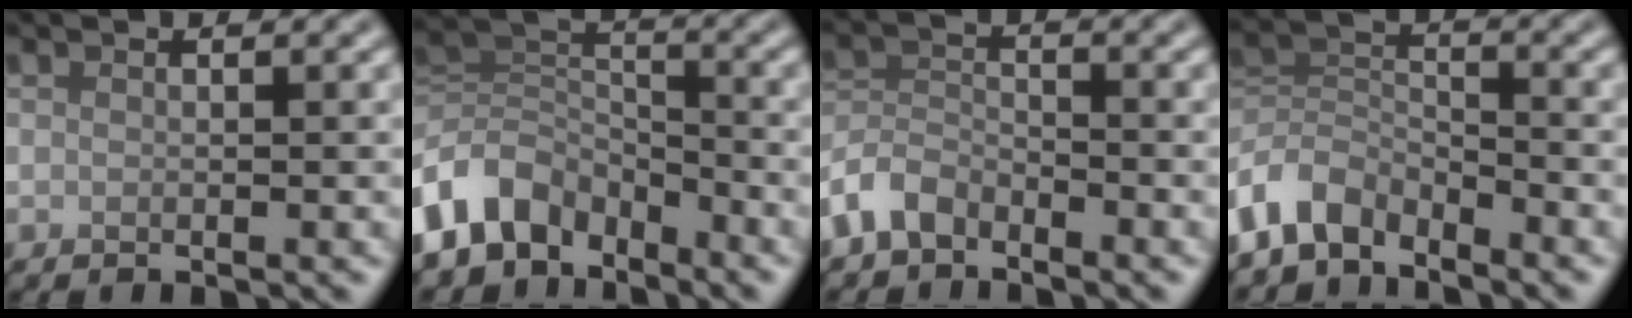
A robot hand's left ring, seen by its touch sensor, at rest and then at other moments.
{"total": 6.9, "force": [-4.5, 4.5, 2.6], "torque": [-0.043, 0.001, -0.099]}
{"total": 3.3, "force": [-2.6, 1.7, 1.1], "torque": [-0.023, 0.004, -0.066]}
{"total": 4.8, "force": [-3.7, 2.6, 1.7], "torque": [-0.031, -0.001, -0.084]}